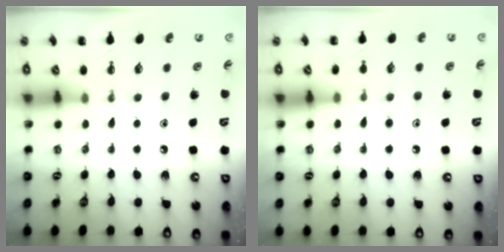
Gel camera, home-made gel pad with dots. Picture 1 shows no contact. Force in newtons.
{"total": 6.0, "press": 5.6, "slide": 2.3}